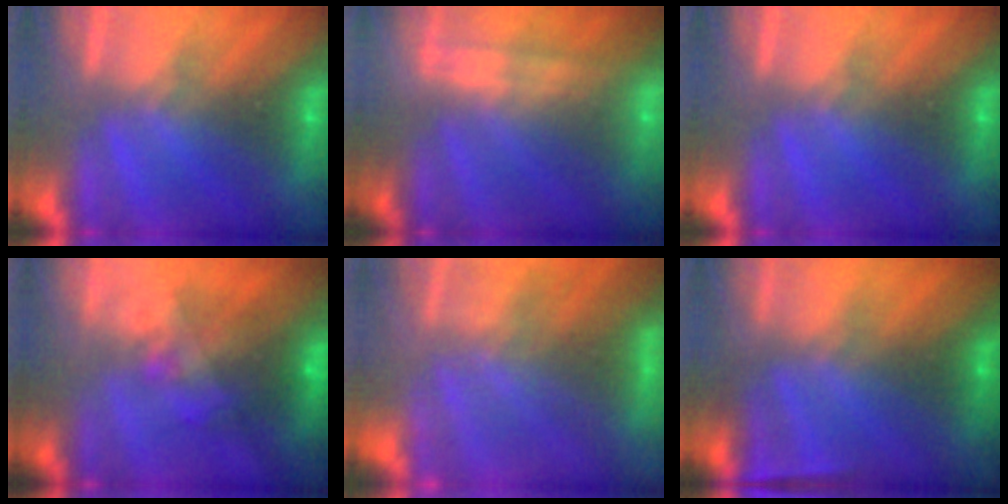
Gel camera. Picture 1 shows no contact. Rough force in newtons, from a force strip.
{"total": 2.3}
{"total": 0.0}
{"total": 7.3}
{"total": 7.4}
{"total": 4.7}